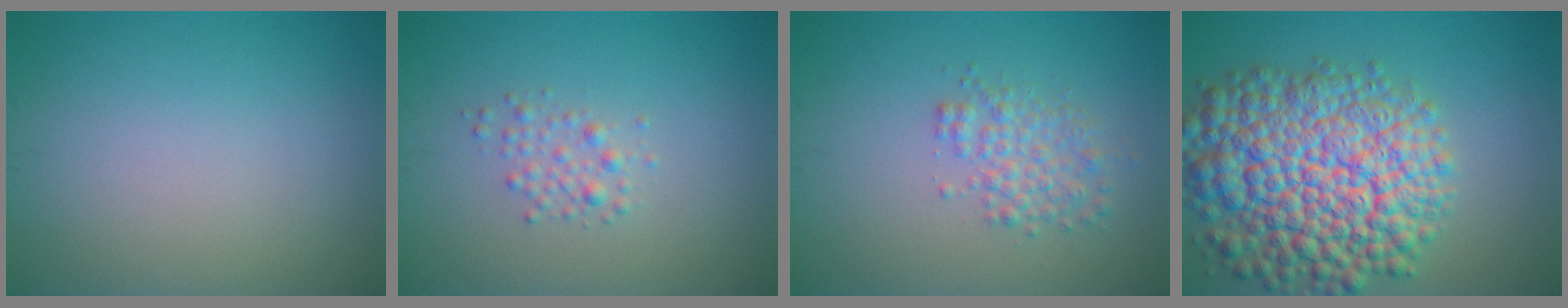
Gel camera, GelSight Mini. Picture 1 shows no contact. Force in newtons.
{"total": 1.5, "press": 1.5, "slide": 0.0}
{"total": 2.6, "press": 2.6, "slide": 0.1}
{"total": 12.8, "press": 12.8, "slide": 0.5}